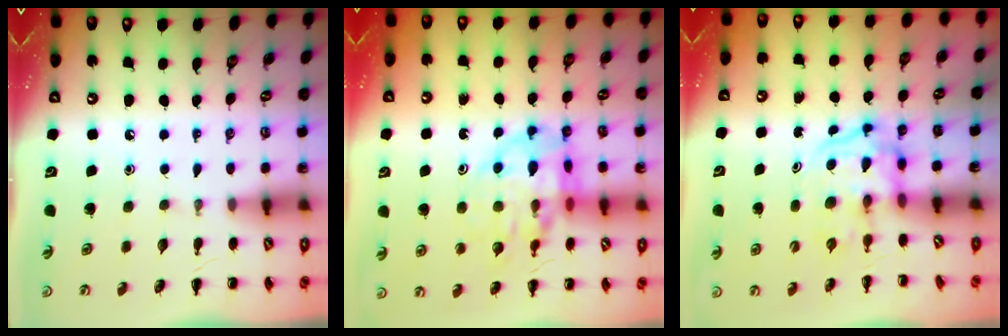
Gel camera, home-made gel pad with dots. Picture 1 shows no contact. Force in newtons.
{"total": 15.5, "press": 15.2, "slide": 3.1}
{"total": 3.7, "press": 3.7, "slide": 0.6}